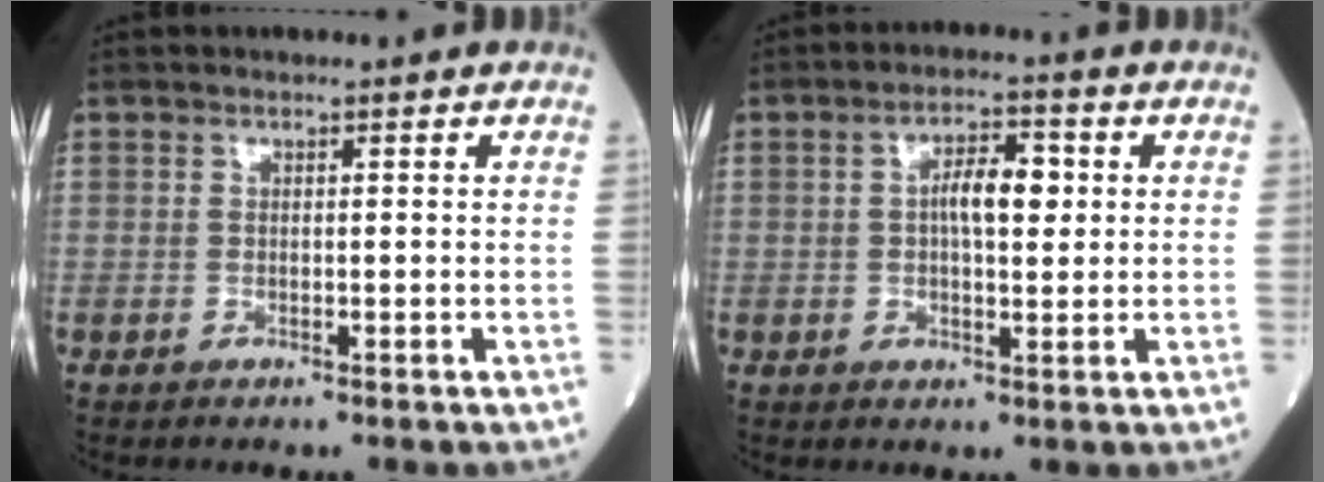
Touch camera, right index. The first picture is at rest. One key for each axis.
{"total": 5.8, "fx": 0.8, "fy": 2.1, "fz": 5.4, "tx": -0.093, "ty": 0.014, "tz": 0.012}